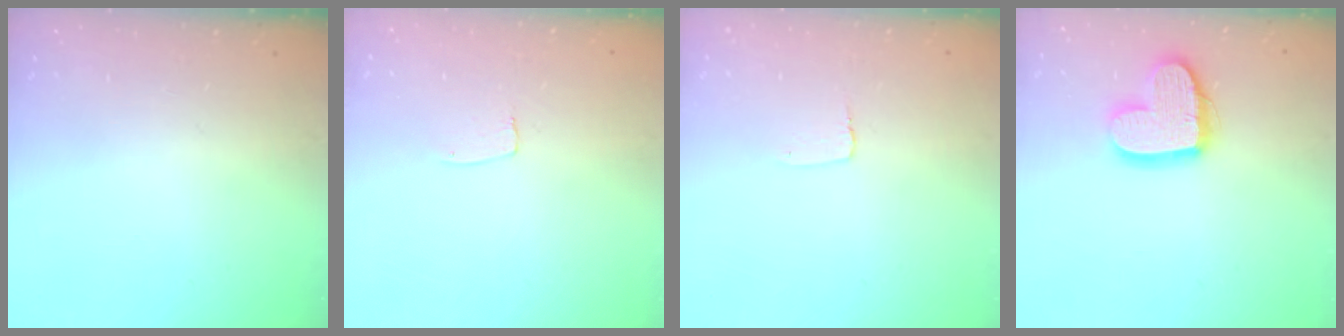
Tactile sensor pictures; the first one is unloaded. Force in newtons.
{"total": 3.1, "press": 3.1, "slide": 0.2}
{"total": 2.7, "press": 2.7, "slide": 0.2}
{"total": 14.9, "press": 14.8, "slide": 1.1}